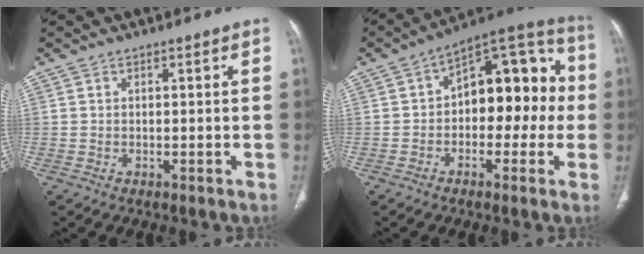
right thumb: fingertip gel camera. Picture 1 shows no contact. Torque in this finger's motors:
{"motor_torque": [-0.42, 0.99, 0.50, 0.13, 0.09]}